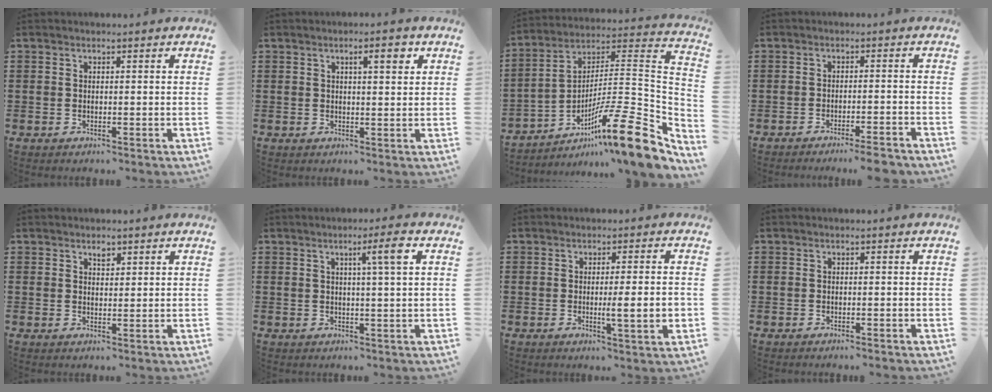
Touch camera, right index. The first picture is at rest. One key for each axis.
{"total": 3.4, "fx": 1.4, "fy": 0.7, "fz": 3.0, "tx": -0.046, "ty": 0.001, "tz": 0.017}
{"total": 15.5, "fx": -8.8, "fy": 1.7, "fz": 12.7, "tx": -0.188, "ty": -0.001, "tz": -0.156}
{"total": 3.6, "fx": -3.2, "fy": -0.5, "fz": 1.6, "tx": -0.027, "ty": -0.008, "tz": -0.061}
{"total": 1.4, "fx": 1.0, "fy": 0.7, "fz": 0.7, "tx": -0.008, "ty": -0.001, "tz": 0.017}
{"total": 4.4, "fx": 1.4, "fy": -0.4, "fz": 4.1, "tx": -0.073, "ty": -0.005, "tz": 0.016}
{"total": 4.9, "fx": -0.7, "fy": 0.2, "fz": 4.8, "tx": -0.074, "ty": -0.013, "tz": -0.015}
{"total": 0.6, "fx": -0.5, "fy": -0.2, "fz": 0.2, "tx": -0.006, "ty": -0.005, "tz": -0.009}